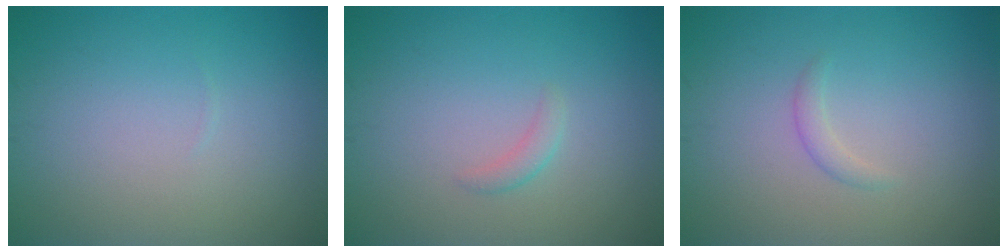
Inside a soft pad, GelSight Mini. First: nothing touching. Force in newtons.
{"total": 1.0, "press": 1.0, "slide": 0.0}
{"total": 1.0, "press": 1.0, "slide": 0.0}